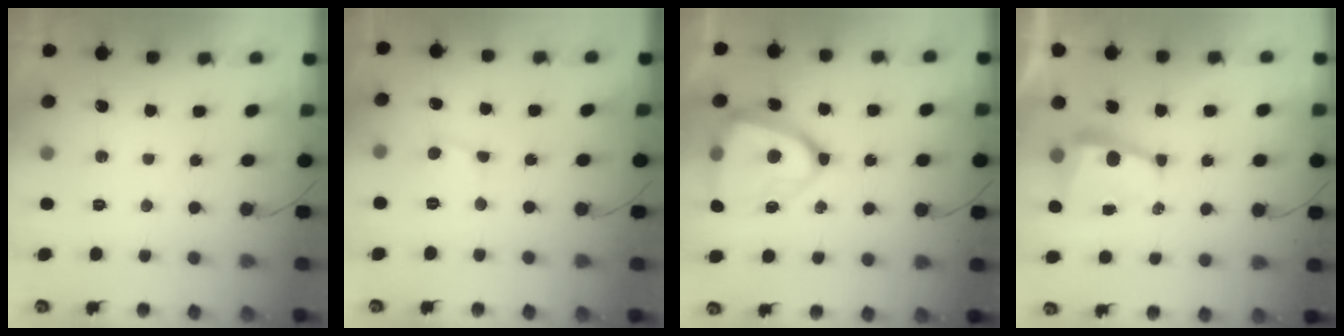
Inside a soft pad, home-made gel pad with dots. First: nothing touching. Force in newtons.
{"total": 2.4, "press": 2.4, "slide": 0.1}
{"total": 18.2, "press": 18.1, "slide": 1.7}
{"total": 7.2, "press": 7.1, "slide": 1.0}